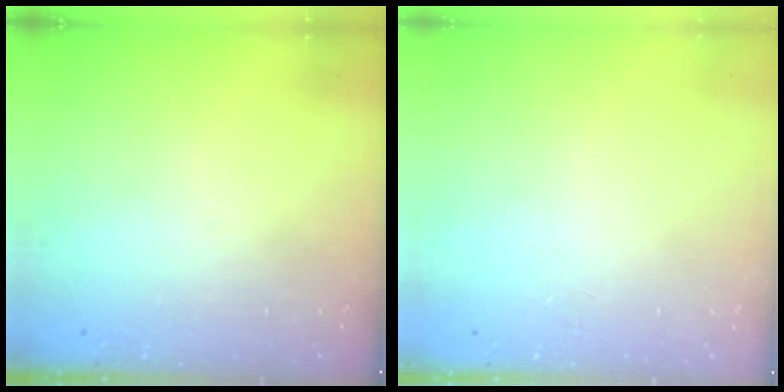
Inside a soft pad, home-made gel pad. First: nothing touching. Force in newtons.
{"total": 2.5, "press": 2.5, "slide": 0.2}